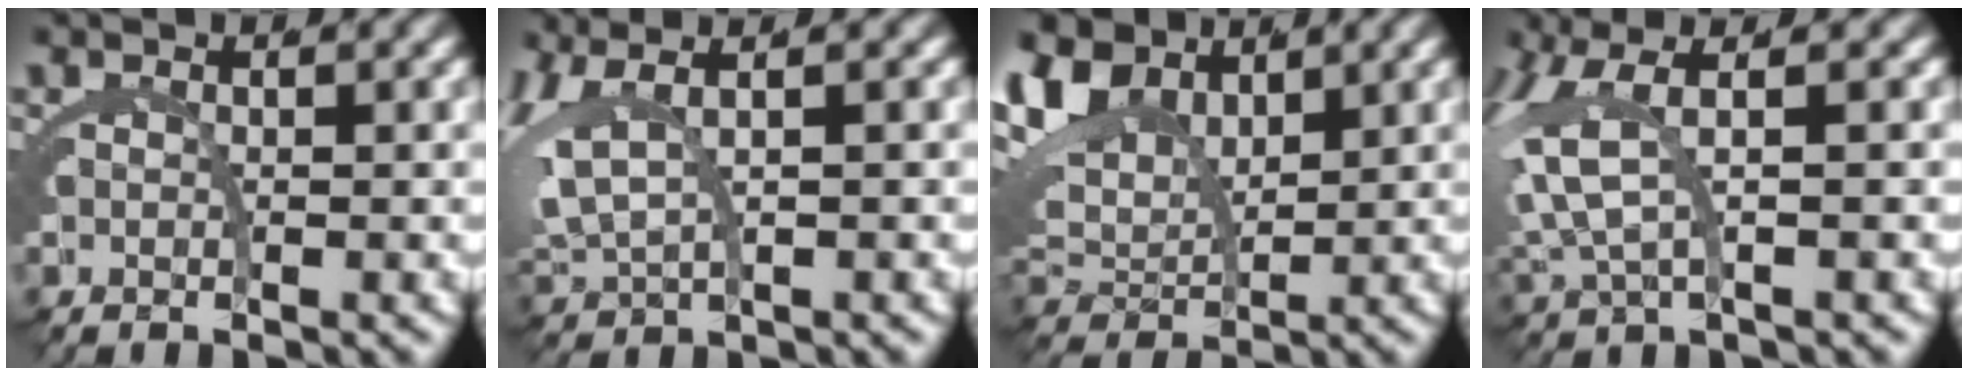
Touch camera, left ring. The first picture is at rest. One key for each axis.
{"total": 5.3, "fx": 2.3, "fy": 3.0, "fz": 3.7, "tx": -0.085, "ty": 0.014, "tz": 0.043}
{"total": 7.5, "fx": 4.4, "fy": 4.7, "fz": 3.9, "tx": -0.106, "ty": -0.006, "tz": 0.087}
{"total": 5.4, "fx": 2.1, "fy": 2.1, "fz": 4.5, "tx": -0.102, "ty": 0.015, "tz": 0.033}